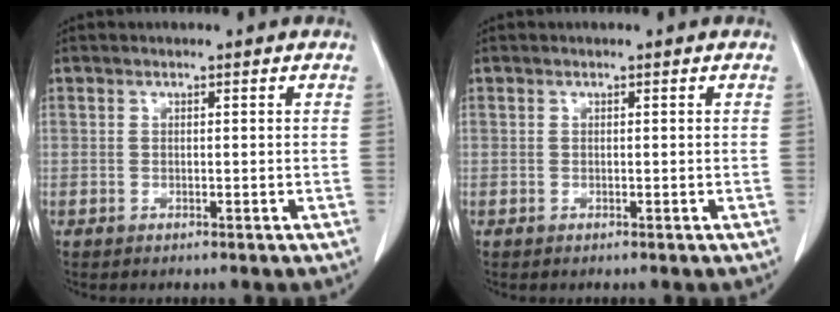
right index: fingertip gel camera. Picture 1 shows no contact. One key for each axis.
{"total": 0.0}